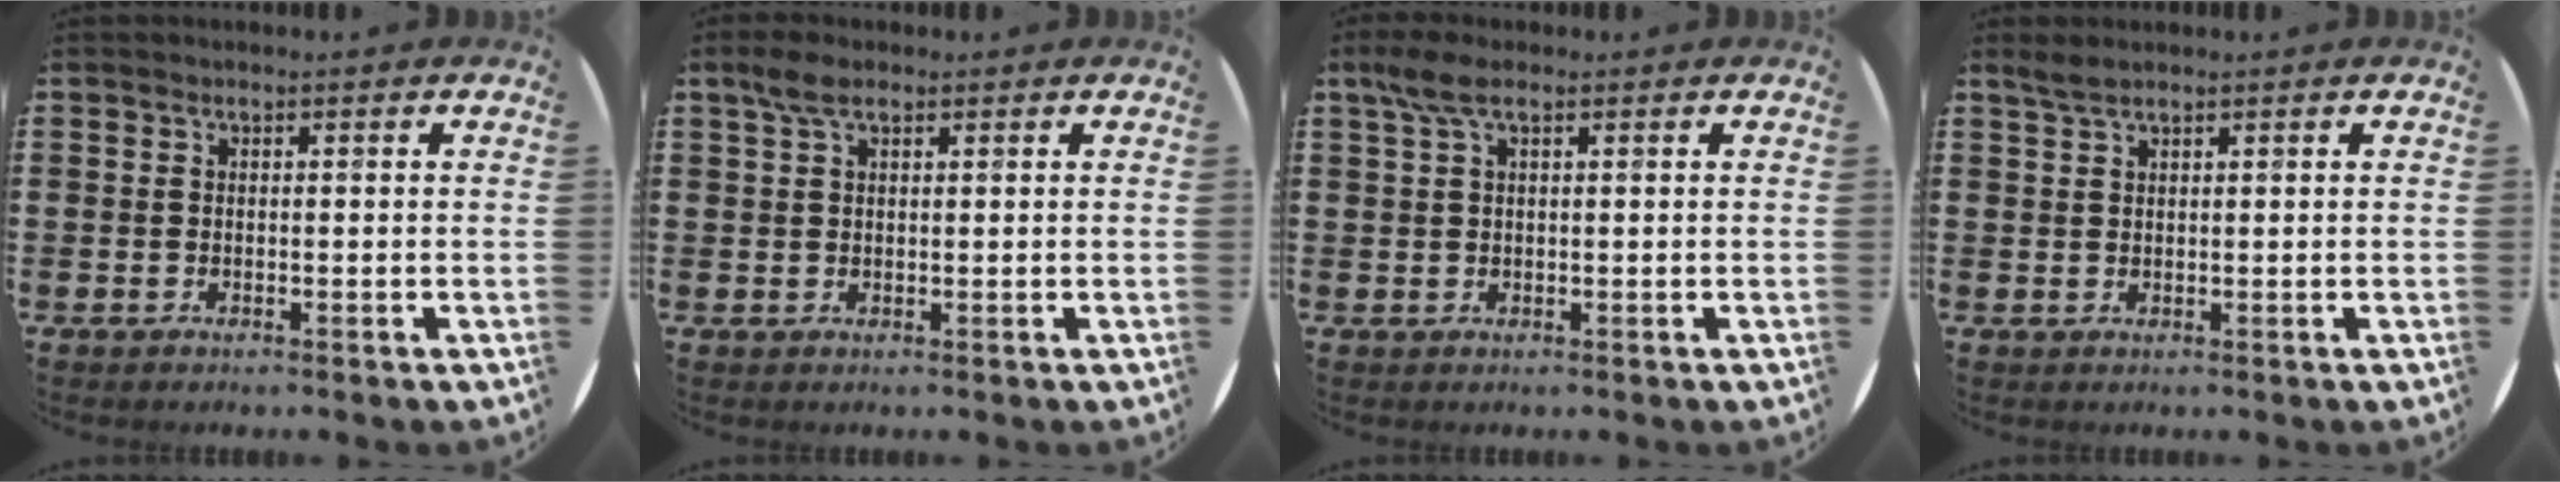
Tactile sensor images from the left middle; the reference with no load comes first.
{"total": 2.7, "force": [1.6, 1.2, 1.8], "torque": [-0.031, 0.005, 0.026]}
{"total": 2.9, "force": [1.6, 0.8, 2.3], "torque": [-0.048, 0.006, 0.028]}
{"total": 1.5, "force": [1.4, 0.1, 0.6], "torque": [-0.014, 0.002, 0.025]}